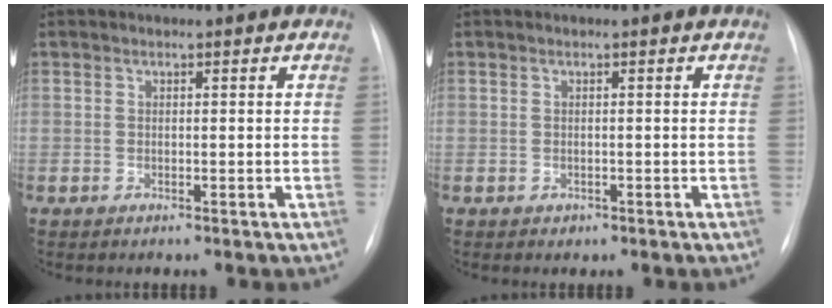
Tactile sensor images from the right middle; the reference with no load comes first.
{"total": 0.5, "force": [-0.2, 0.5, 0.1], "torque": [-0.003, 0.002, -0.002]}